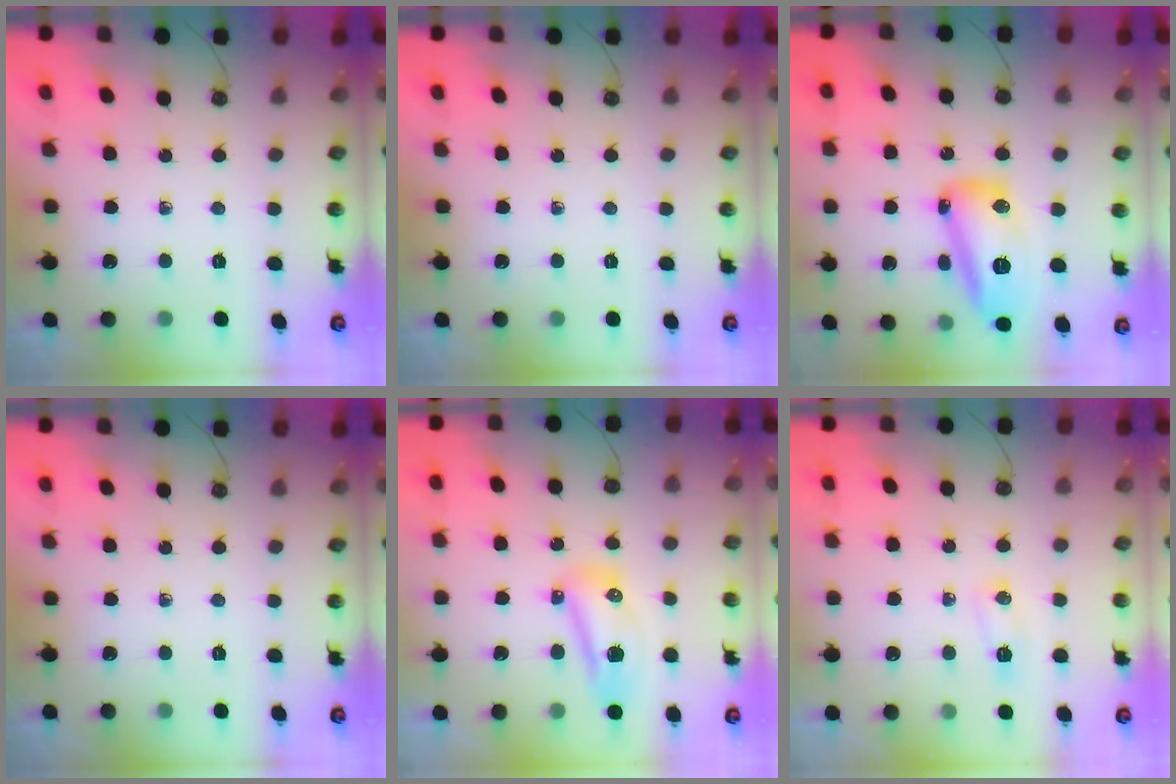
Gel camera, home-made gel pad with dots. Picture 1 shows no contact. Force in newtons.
{"total": 0.0}
{"total": 28.9, "press": 21.0, "slide": 19.9}
{"total": 0.0}
{"total": 9.6, "press": 9.1, "slide": 2.9}
{"total": 5.7, "press": 5.4, "slide": 1.8}